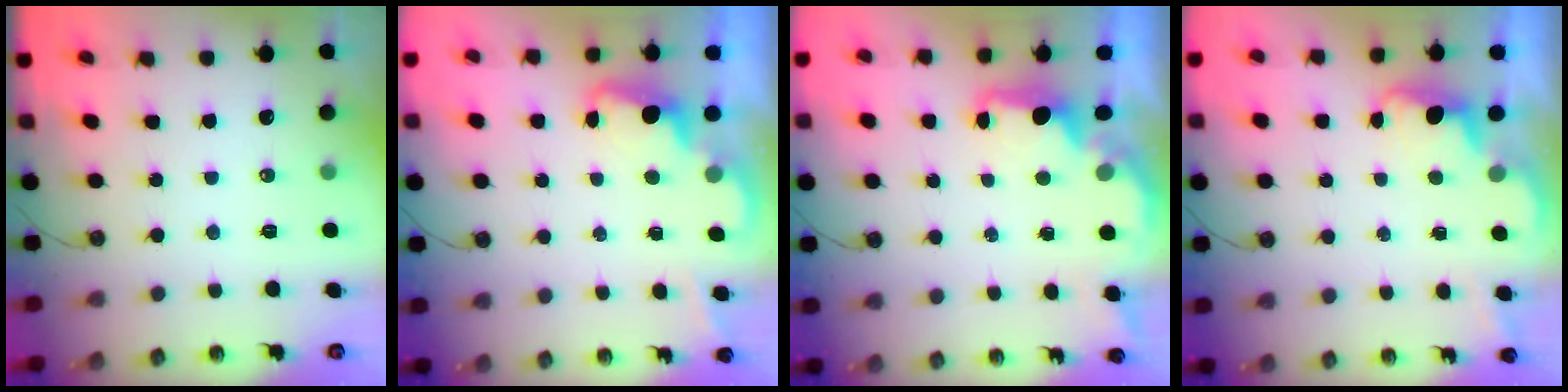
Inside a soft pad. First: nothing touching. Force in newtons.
{"total": 2.4, "press": 2.3, "slide": 0.5}
{"total": 1.6, "press": 1.5, "slide": 0.5}
{"total": 3.0, "press": 3.0, "slide": 0.7}